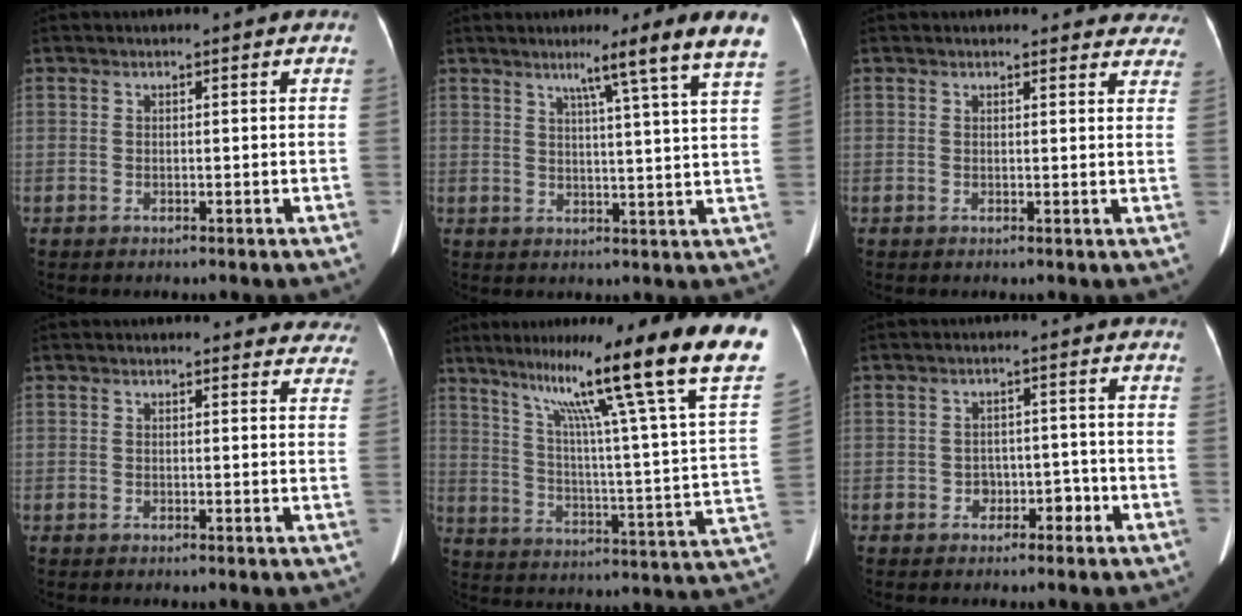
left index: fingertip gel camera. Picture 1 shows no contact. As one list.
[{"total": 10.5, "force": [7.2, -2.4, 7.3], "torque": [-0.104, -0.009, 0.080]}, {"total": 10.7, "force": [10.1, 3.1, 1.4], "torque": [0.031, -0.013, 0.077]}, {"total": 9.5, "force": [8.9, 3.0, 0.9], "torque": [0.039, -0.010, 0.062]}, {"total": 26.5, "force": [19.8, -1.7, 17.6], "torque": [-0.257, -0.044, 0.273]}, {"total": 2.9, "force": [-1.4, 2.1, 1.3], "torque": [-0.010, 0.015, -0.016]}]